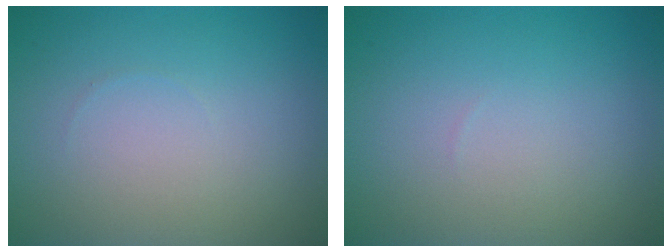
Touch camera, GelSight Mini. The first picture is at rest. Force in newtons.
{"total": 0.0}